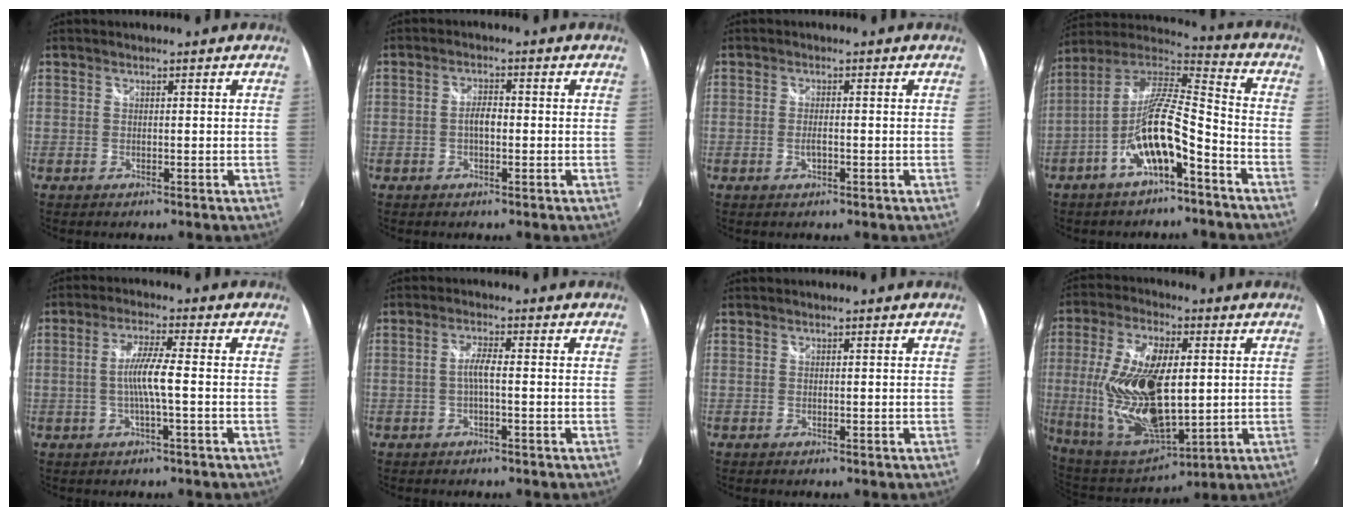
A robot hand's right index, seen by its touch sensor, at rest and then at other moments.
{"total": 2.5, "force": [-0.5, 1.1, 2.2], "torque": [-0.041, 0.005, -0.011]}
{"total": 1.8, "force": [-0.7, 0.6, 1.5], "torque": [-0.032, -0.002, -0.012]}
{"total": 14.5, "force": [-6.8, 3.0, 12.4], "torque": [-0.239, -0.005, -0.126]}
{"total": 5.5, "force": [-1.1, -0.3, 5.3], "torque": [-0.104, -0.001, -0.018]}
{"total": 2.3, "force": [-0.7, 0.0, 2.2], "torque": [-0.045, 0.003, -0.013]}
{"total": 0.0}
{"total": 22.9, "force": [0.6, 10.5, 20.3], "torque": [-0.420, -0.012, 0.026]}